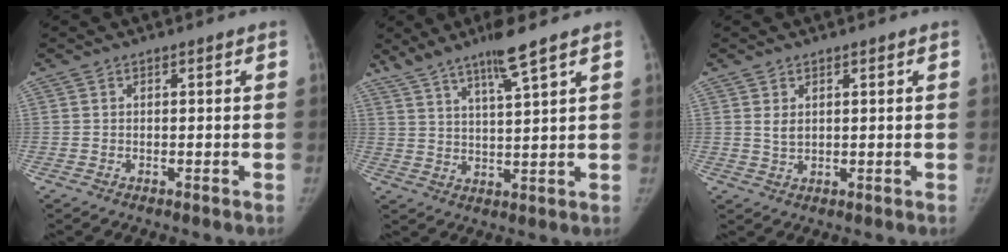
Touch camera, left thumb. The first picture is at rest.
{"total": 8.5, "force": [6.1, 0.0, 5.9], "torque": [-0.109, -0.026, 0.111]}
{"total": 2.2, "force": [0.9, 1.3, 1.4], "torque": [-0.020, -0.009, 0.022]}